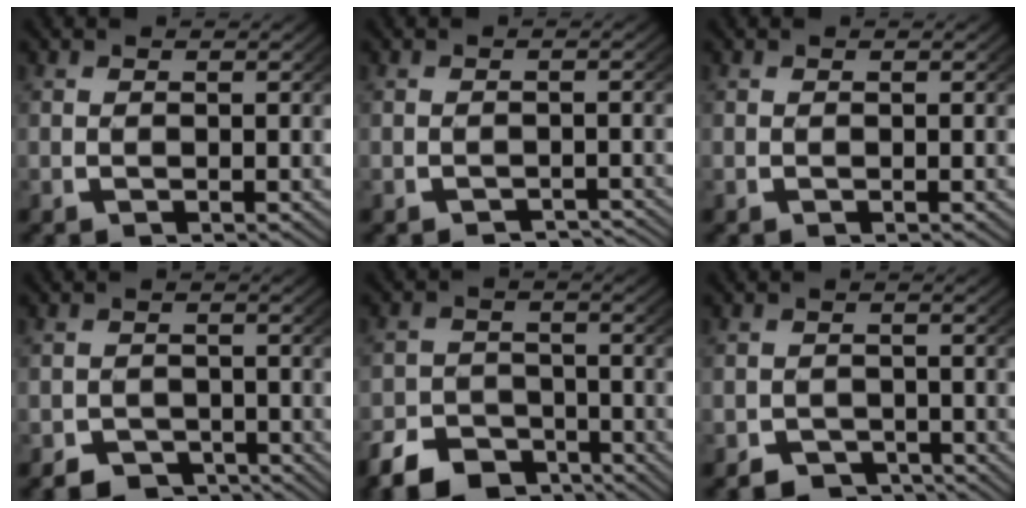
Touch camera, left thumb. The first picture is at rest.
{"total": 3.4, "force": [-3.1, 0.8, 0.9], "torque": [-0.006, -0.009, -0.045]}
{"total": 0.0}
{"total": 4.7, "force": [-3.7, 2.6, 1.2], "torque": [-0.009, -0.021, -0.062]}
{"total": 8.0, "force": [-5.7, 5.0, 2.5], "torque": [-0.035, -0.029, -0.096]}
{"total": 4.0, "force": [-3.3, 2.1, 0.9], "torque": [-0.006, -0.019, -0.055]}